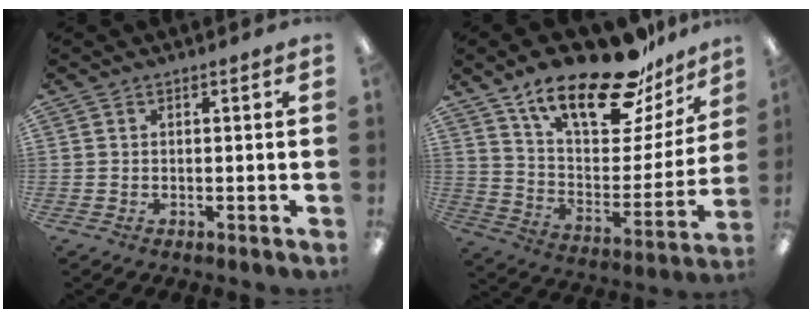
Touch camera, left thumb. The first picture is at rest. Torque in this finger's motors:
{"motor_torque": [1.77, 1.78, 1.39, -1.38, 0.14]}